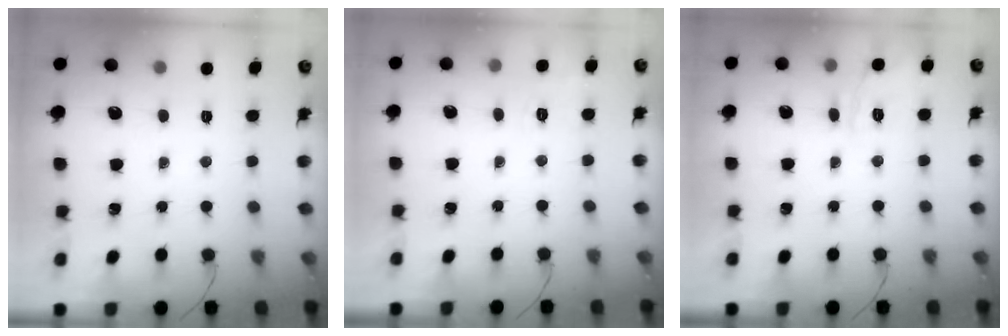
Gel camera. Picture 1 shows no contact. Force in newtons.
{"total": 2.9, "press": 2.1, "slide": 2.0}
{"total": 12.3, "press": 12.3, "slide": 0.7}